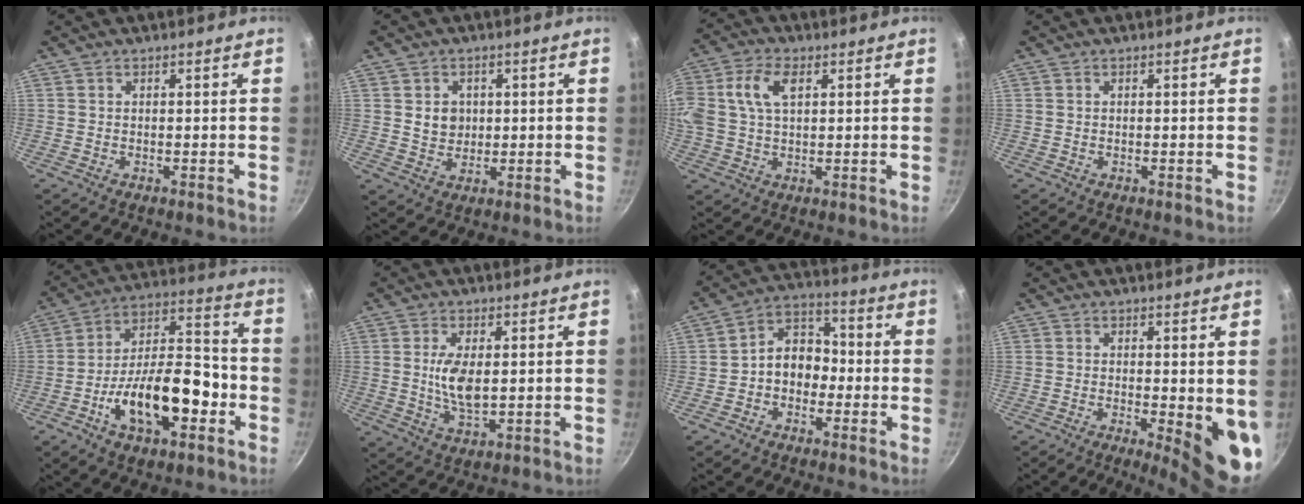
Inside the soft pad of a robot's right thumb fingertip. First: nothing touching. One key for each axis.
{"total": 4.7, "fx": 0.8, "fy": 4.0, "fz": 2.3, "tx": -0.018, "ty": -0.002, "tz": 0.015}
{"total": 11.2, "fx": 3.0, "fy": 6.7, "fz": 8.5, "tx": -0.173, "ty": 0.022, "tz": 0.050}
{"total": 0.0}
{"total": 18.9, "fx": -6.7, "fy": 9.2, "fz": 15.1, "tx": -0.218, "ty": 0.058, "tz": -0.115}
{"total": 7.3, "fx": 0.7, "fy": 3.4, "fz": 6.4, "tx": -0.123, "ty": -0.010, "tz": 0.018}
{"total": 8.4, "fx": -1.8, "fy": 6.5, "fz": 5.1, "tx": -0.039, "ty": 0.043, "tz": -0.047}
{"total": 9.2, "fx": -1.1, "fy": 2.8, "fz": 8.7, "tx": -0.099, "ty": -0.014, "tz": -0.008}